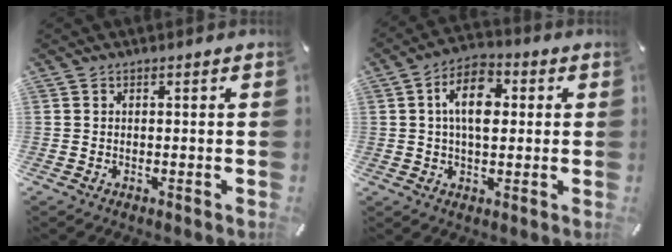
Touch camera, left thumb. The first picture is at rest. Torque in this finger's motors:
{"motor_torque": [1.38, 2.56, 1.56, -0.49, 0.51]}